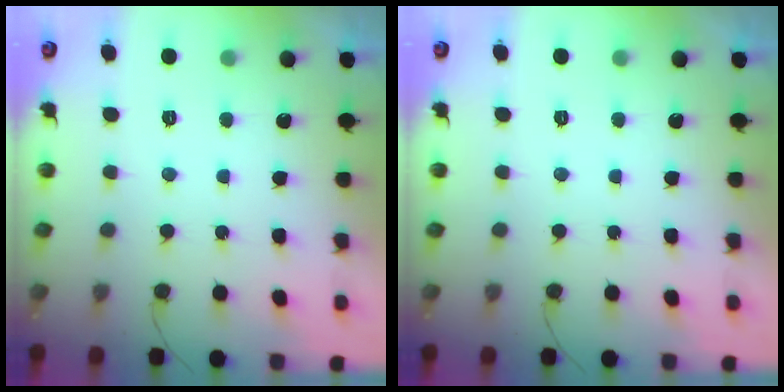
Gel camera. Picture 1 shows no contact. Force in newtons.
{"total": 0.0}